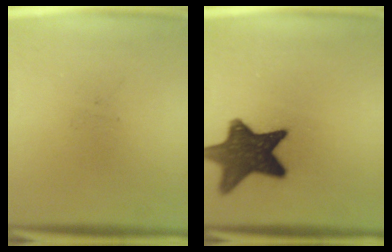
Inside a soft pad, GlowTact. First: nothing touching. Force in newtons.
{"total": 13.1}